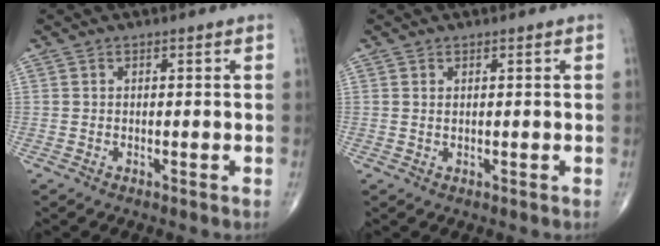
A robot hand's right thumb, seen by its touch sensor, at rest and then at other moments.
{"total": 0.6, "force": [0.3, 0.3, 0.5], "torque": [-0.010, 0.000, 0.007]}